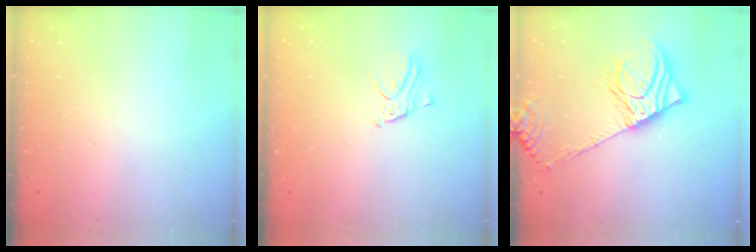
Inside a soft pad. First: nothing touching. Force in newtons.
{"total": 2.8, "press": 2.8, "slide": 0.1}
{"total": 15.4, "press": 15.1, "slide": 2.9}